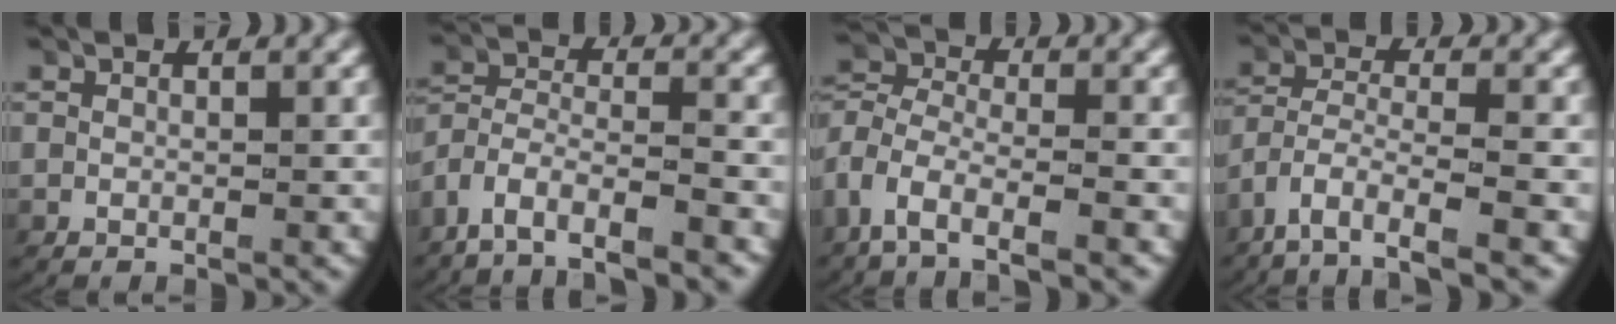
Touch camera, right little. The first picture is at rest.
{"total": 7.4, "force": [-5.3, 4.3, 3.1], "torque": [-0.088, -0.044, -0.079]}
{"total": 6.3, "force": [-2.6, 4.6, 3.4], "torque": [-0.096, -0.029, -0.043]}
{"total": 6.5, "force": [-4.3, 2.6, 4.2], "torque": [-0.097, -0.039, -0.053]}